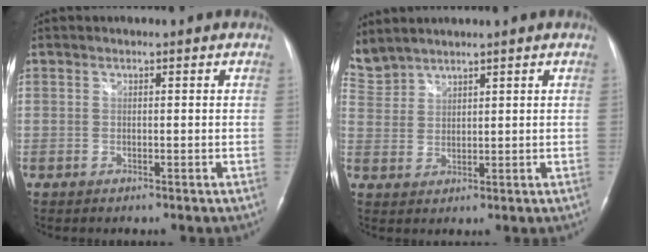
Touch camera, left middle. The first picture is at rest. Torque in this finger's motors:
{"motor_torque": [-0.20, -0.22, -0.08, -0.01]}